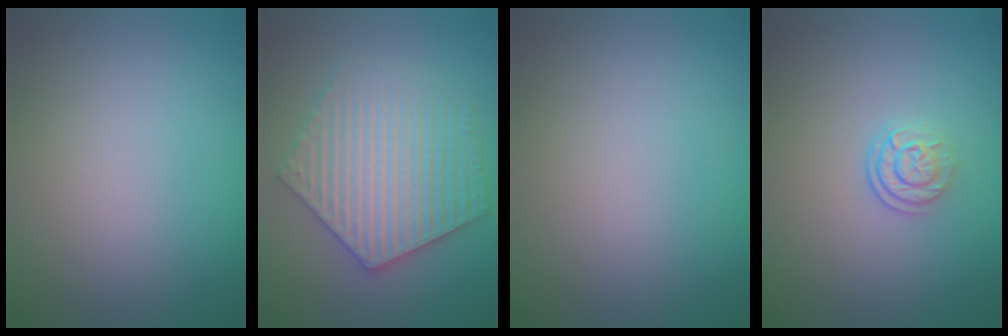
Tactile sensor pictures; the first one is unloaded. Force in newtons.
{"total": 6.2, "press": 6.1, "slide": 1.0}
{"total": 0.0}
{"total": 2.5, "press": 1.8, "slide": 1.7}